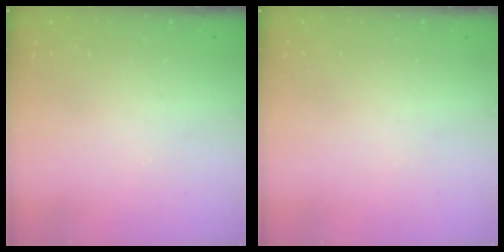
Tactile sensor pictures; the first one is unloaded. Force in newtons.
{"total": 0.0}